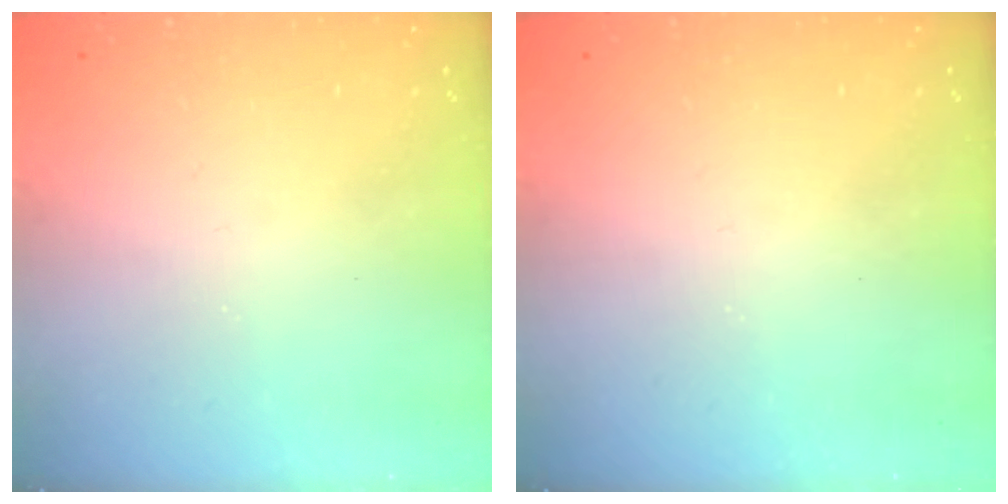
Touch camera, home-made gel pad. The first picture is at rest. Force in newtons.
{"total": 0.0}